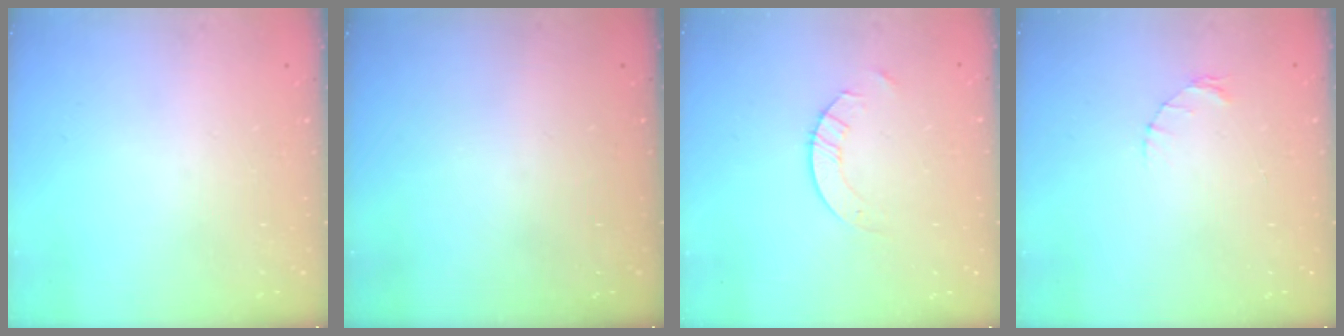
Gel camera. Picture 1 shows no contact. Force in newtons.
{"total": 0.0}
{"total": 2.0, "press": 2.0, "slide": 0.2}
{"total": 2.0, "press": 2.0, "slide": 0.4}